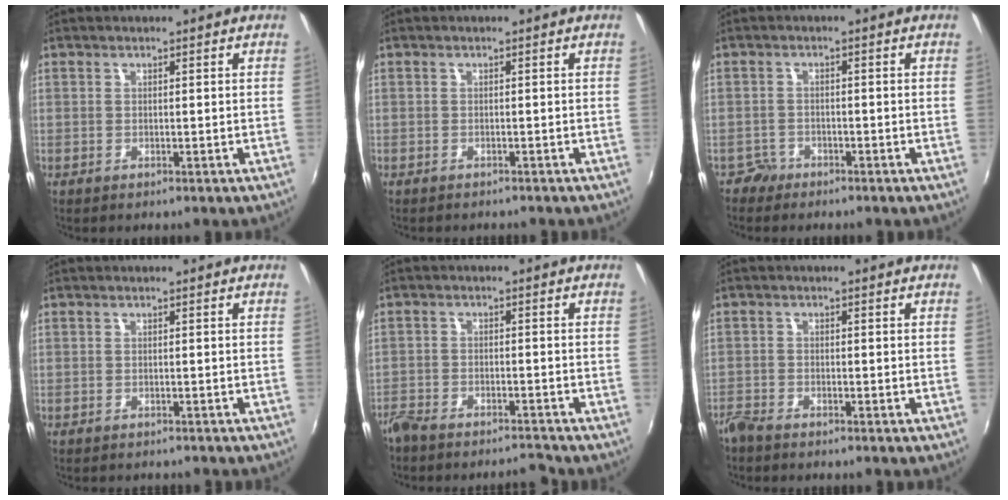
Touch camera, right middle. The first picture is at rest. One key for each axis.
{"total": 1.7, "fx": -1.6, "fy": 0.5, "fz": 0.4, "tx": -0.013, "ty": -0.010, "tz": -0.023}
{"total": 2.5, "fx": -1.9, "fy": 1.5, "fz": -0.3, "tx": 0.002, "ty": 0.007, "tz": -0.037}
{"total": 2.0, "fx": -1.8, "fy": 0.5, "fz": 0.5, "tx": -0.015, "ty": -0.012, "tz": -0.027}
{"total": 7.0, "fx": -6.7, "fy": 1.3, "fz": 1.8, "tx": -0.059, "ty": -0.001, "tz": -0.113}
{"total": 3.7, "fx": -3.4, "fy": 0.9, "fz": 1.1, "tx": -0.034, "ty": -0.014, "tz": -0.070}